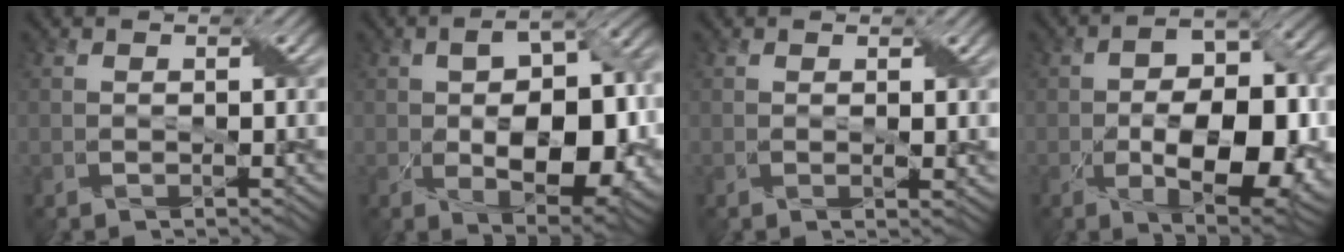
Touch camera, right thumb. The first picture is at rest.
{"total": 13.1, "force": [-1.8, 6.8, 11.1], "torque": [-0.172, -0.015, -0.020]}
{"total": 1.4, "force": [0.4, 0.3, 1.3], "torque": [-0.023, -0.002, 0.008]}
{"total": 13.7, "force": [-3.1, 7.0, 11.4], "torque": [-0.177, -0.019, -0.045]}